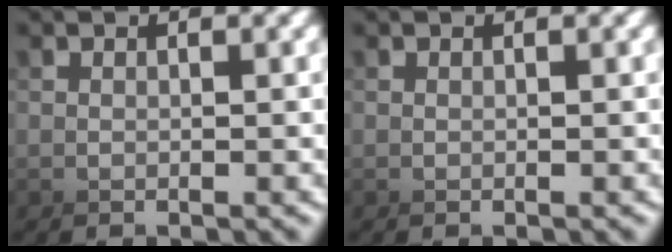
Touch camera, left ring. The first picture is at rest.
{"total": 0.0}